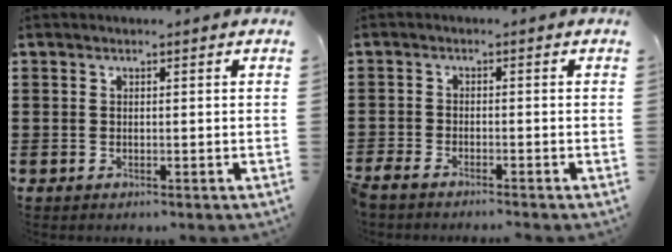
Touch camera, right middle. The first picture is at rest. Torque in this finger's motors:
{"motor_torque": [0.82, 0.38, 0.15, 0.17]}